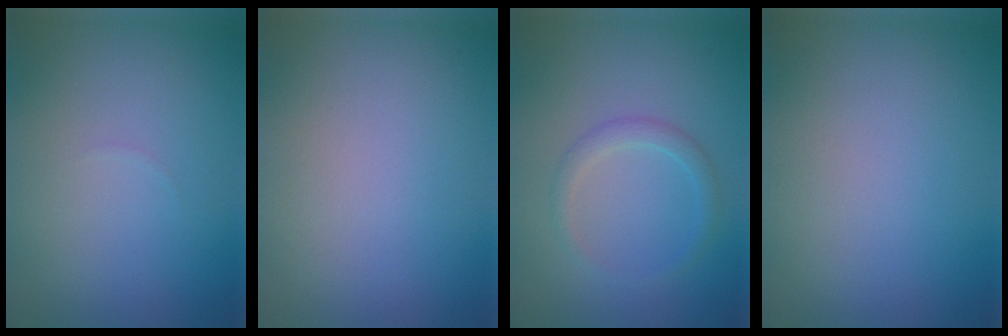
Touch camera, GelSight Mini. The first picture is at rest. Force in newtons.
{"total": 0.0}
{"total": 1.7, "press": 1.7, "slide": 0.1}
{"total": 0.0}